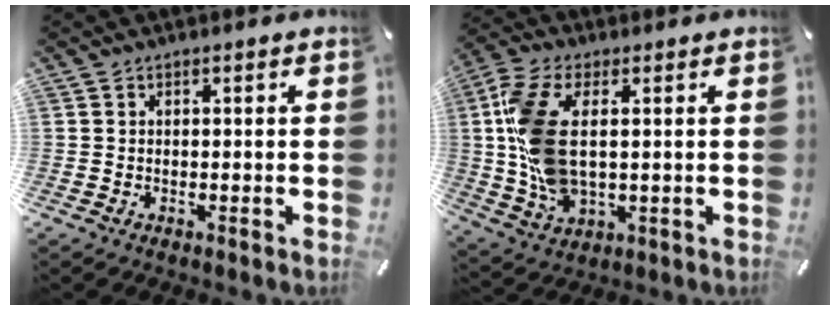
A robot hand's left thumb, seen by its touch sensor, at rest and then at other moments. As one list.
[{"total": 13.2, "force": [1.5, 7.2, 10.9], "torque": [-0.251, -0.010, 0.030]}]